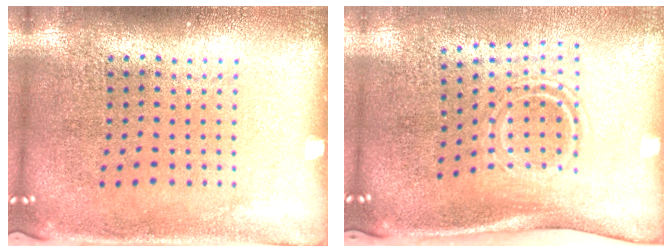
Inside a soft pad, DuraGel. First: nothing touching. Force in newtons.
{"total": 1.9, "press": 1.1, "slide": 1.5}